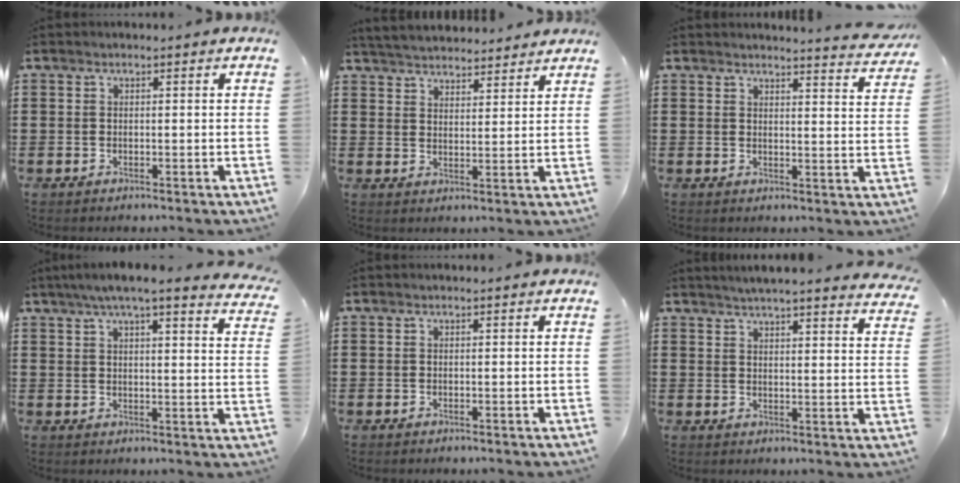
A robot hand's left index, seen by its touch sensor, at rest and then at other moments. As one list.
[{"total": 4.1, "force": [4.1, 0.3, 0.3], "torque": [-0.021, -0.018, 0.074]}, {"total": 3.2, "force": [3.1, -0.3, 0.6], "torque": [-0.016, -0.019, 0.055]}, {"total": 5.7, "force": [4.7, -0.1, 3.2], "torque": [-0.079, -0.015, 0.081]}, {"total": 0.0}, {"total": 3.9, "force": [3.8, -0.6, 0.8], "torque": [-0.031, -0.022, 0.065]}]